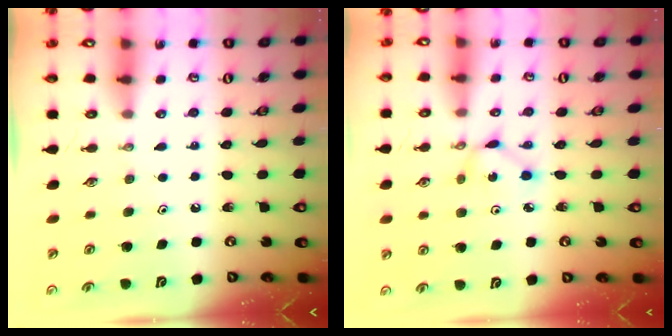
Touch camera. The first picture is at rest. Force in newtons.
{"total": 2.3, "press": 2.3, "slide": 0.1}